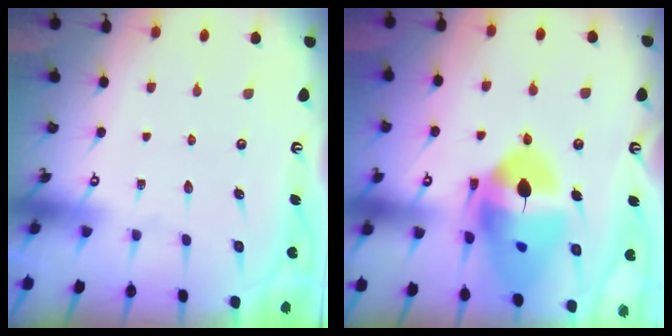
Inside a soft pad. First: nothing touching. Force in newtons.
{"total": 20.6, "press": 20.5, "slide": 2.4}